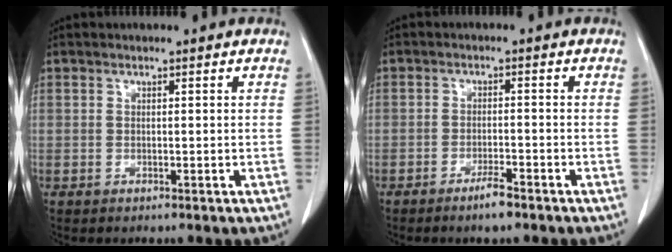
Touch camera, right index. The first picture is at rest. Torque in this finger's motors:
{"motor_torque": [0.09, -0.09, 0.01, 0.00]}